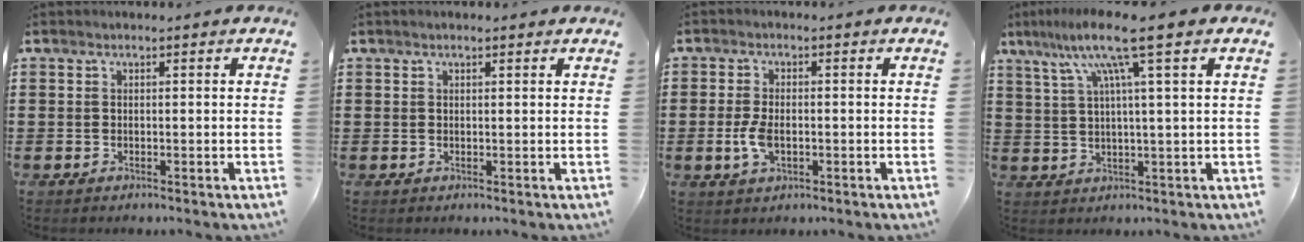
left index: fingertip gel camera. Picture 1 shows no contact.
{"total": 0.9, "force": [0.6, 0.2, 0.6], "torque": [-0.012, 0.002, 0.011]}
{"total": 4.2, "force": [-0.9, 2.1, 3.5], "torque": [-0.090, -0.007, -0.022]}
{"total": 10.0, "force": [5.3, -0.1, 8.4], "torque": [-0.176, -0.002, 0.088]}